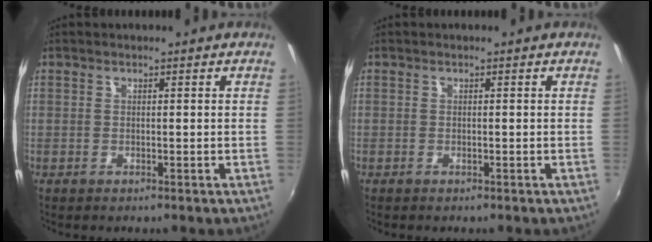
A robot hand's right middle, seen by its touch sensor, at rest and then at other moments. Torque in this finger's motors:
{"motor_torque": [0.99, -1.15, 0.13, 0.09]}